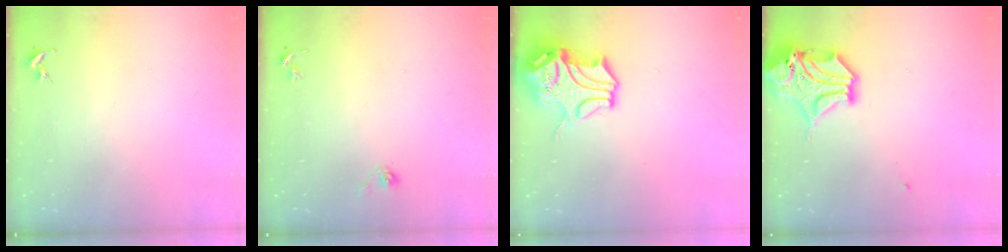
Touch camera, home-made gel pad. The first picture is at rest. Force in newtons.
{"total": 3.5, "press": 3.2, "slide": 1.5}
{"total": 14.0, "press": 13.8, "slide": 2.1}
{"total": 14.3, "press": 14.1, "slide": 2.1}